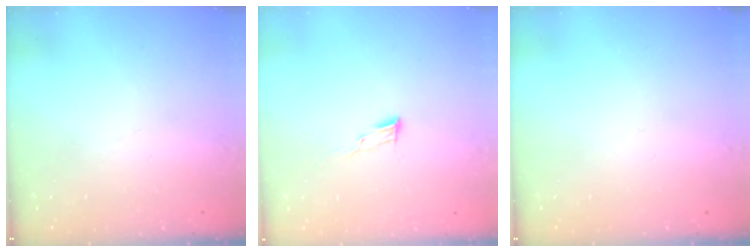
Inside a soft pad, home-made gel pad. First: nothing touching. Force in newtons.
{"total": 4.6, "press": 4.6, "slide": 0.4}
{"total": 0.0}